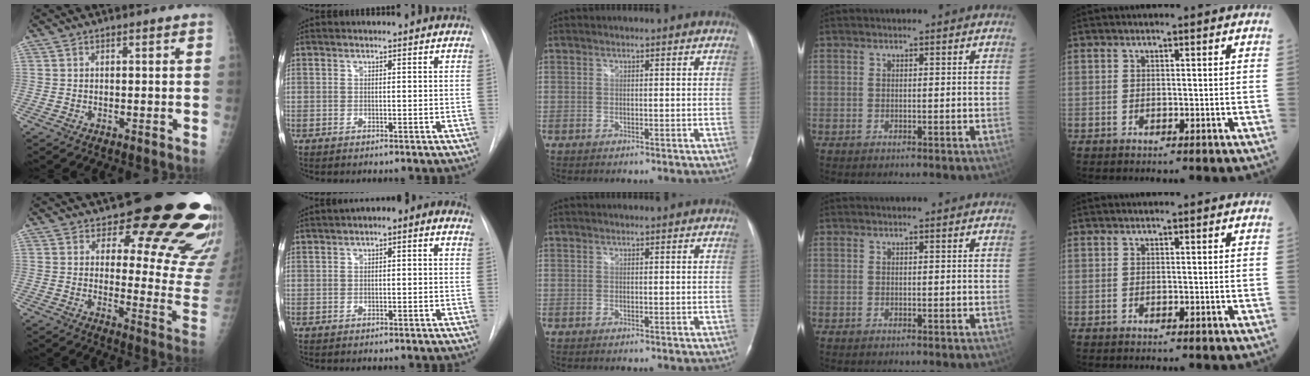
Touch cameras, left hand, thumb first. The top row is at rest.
{"thumb": {"total": 20.9, "force": [16.0, 7.0, 11.6], "torque": [-0.093, -0.117, 0.185]}, "index": {"total": 5.2, "force": [1.5, 2.0, 4.6], "torque": [-0.070, 0.030, 0.015]}}